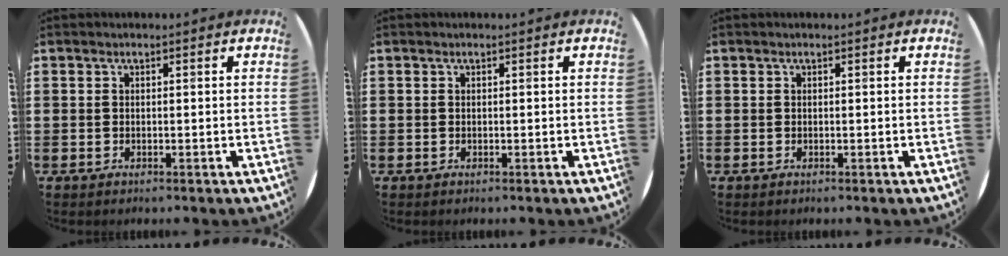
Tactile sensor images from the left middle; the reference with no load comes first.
{"total": 0.0}
{"total": 0.0}